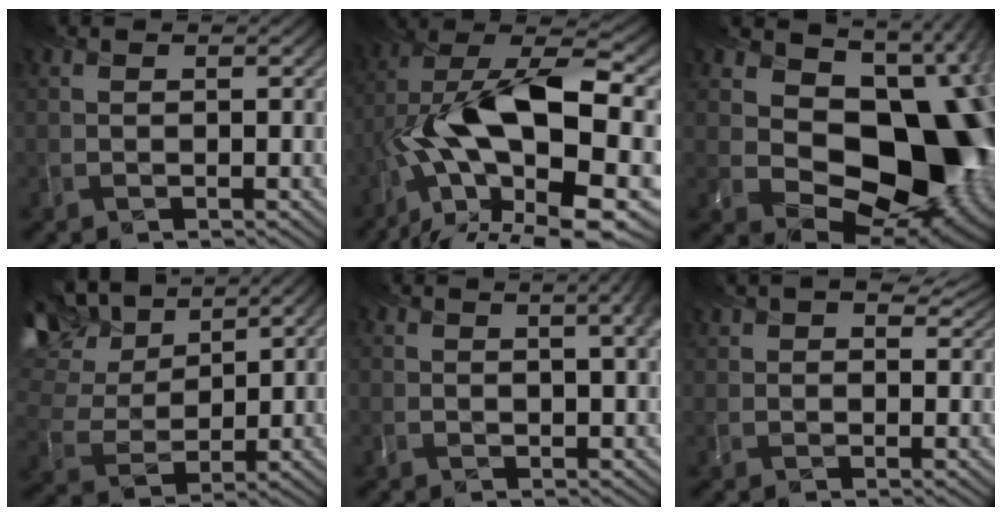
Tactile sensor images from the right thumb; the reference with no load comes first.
{"total": 19.5, "force": [-3.6, 7.6, 17.6], "torque": [-0.319, -0.002, -0.054]}
{"total": 17.2, "force": [0.9, 12.4, 11.8], "torque": [-0.124, -0.029, 0.039]}
{"total": 12.8, "force": [8.4, 6.2, 7.5], "torque": [-0.191, 0.030, 0.142]}
{"total": 5.2, "force": [2.0, 2.1, 4.3], "torque": [-0.030, 0.014, 0.013]}
{"total": 5.4, "force": [3.8, 2.4, 3.0], "torque": [-0.044, -0.004, 0.059]}